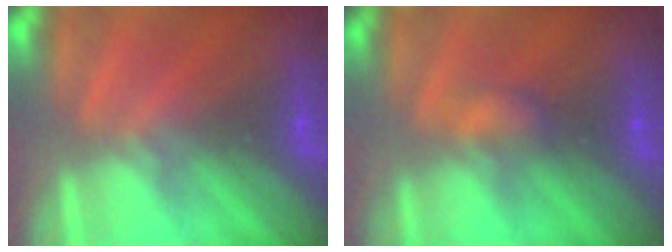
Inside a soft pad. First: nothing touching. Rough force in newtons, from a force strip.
{"total": 2.2}